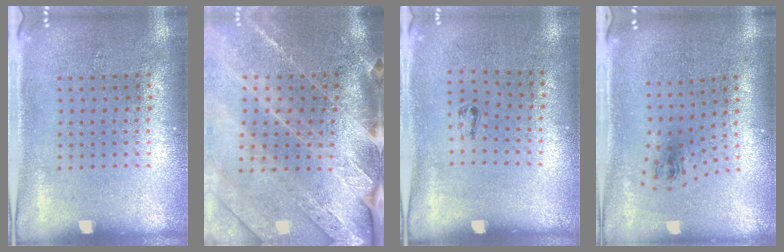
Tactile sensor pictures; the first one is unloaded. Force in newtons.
{"total": 3.9, "press": 3.2, "slide": 2.2}
{"total": 0.5, "press": 0.3, "slide": 0.5}
{"total": 0.8, "press": 0.4, "slide": 0.8}